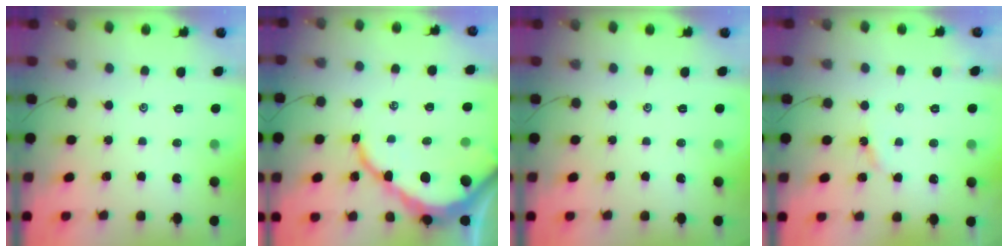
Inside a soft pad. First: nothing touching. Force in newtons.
{"total": 11.9, "press": 11.8, "slide": 1.1}
{"total": 0.0}
{"total": 3.0, "press": 3.0, "slide": 0.4}